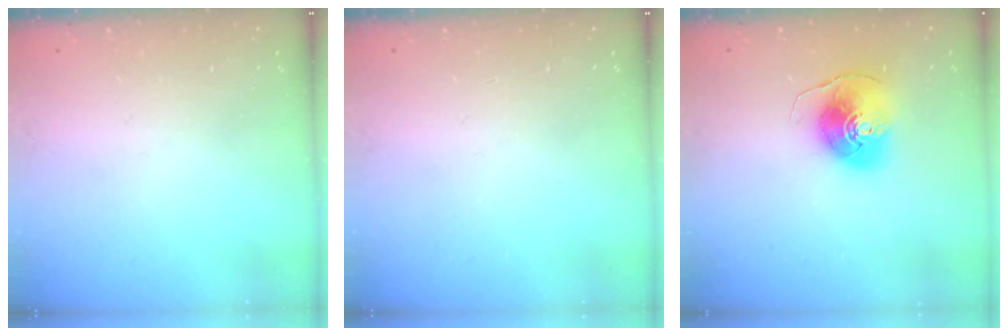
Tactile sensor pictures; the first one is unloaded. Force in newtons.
{"total": 0.0}
{"total": 9.9, "press": 9.8, "slide": 1.1}